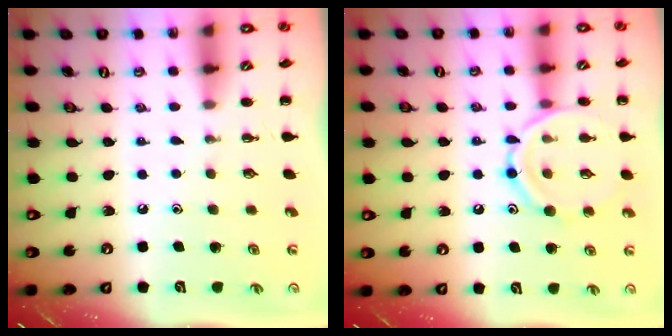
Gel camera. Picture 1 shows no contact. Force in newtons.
{"total": 12.4, "press": 12.3, "slide": 1.1}